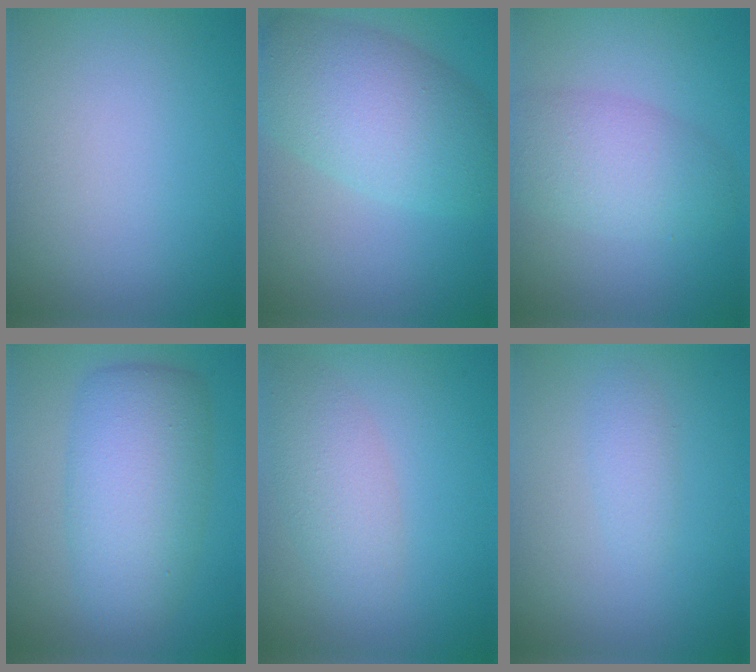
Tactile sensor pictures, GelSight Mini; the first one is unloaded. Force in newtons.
{"total": 7.5, "press": 7.5, "slide": 0.2}
{"total": 4.6, "press": 4.6, "slide": 0.2}
{"total": 7.0, "press": 7.0, "slide": 0.1}
{"total": 2.8, "press": 2.8, "slide": 0.2}
{"total": 1.3, "press": 1.3, "slide": 0.1}